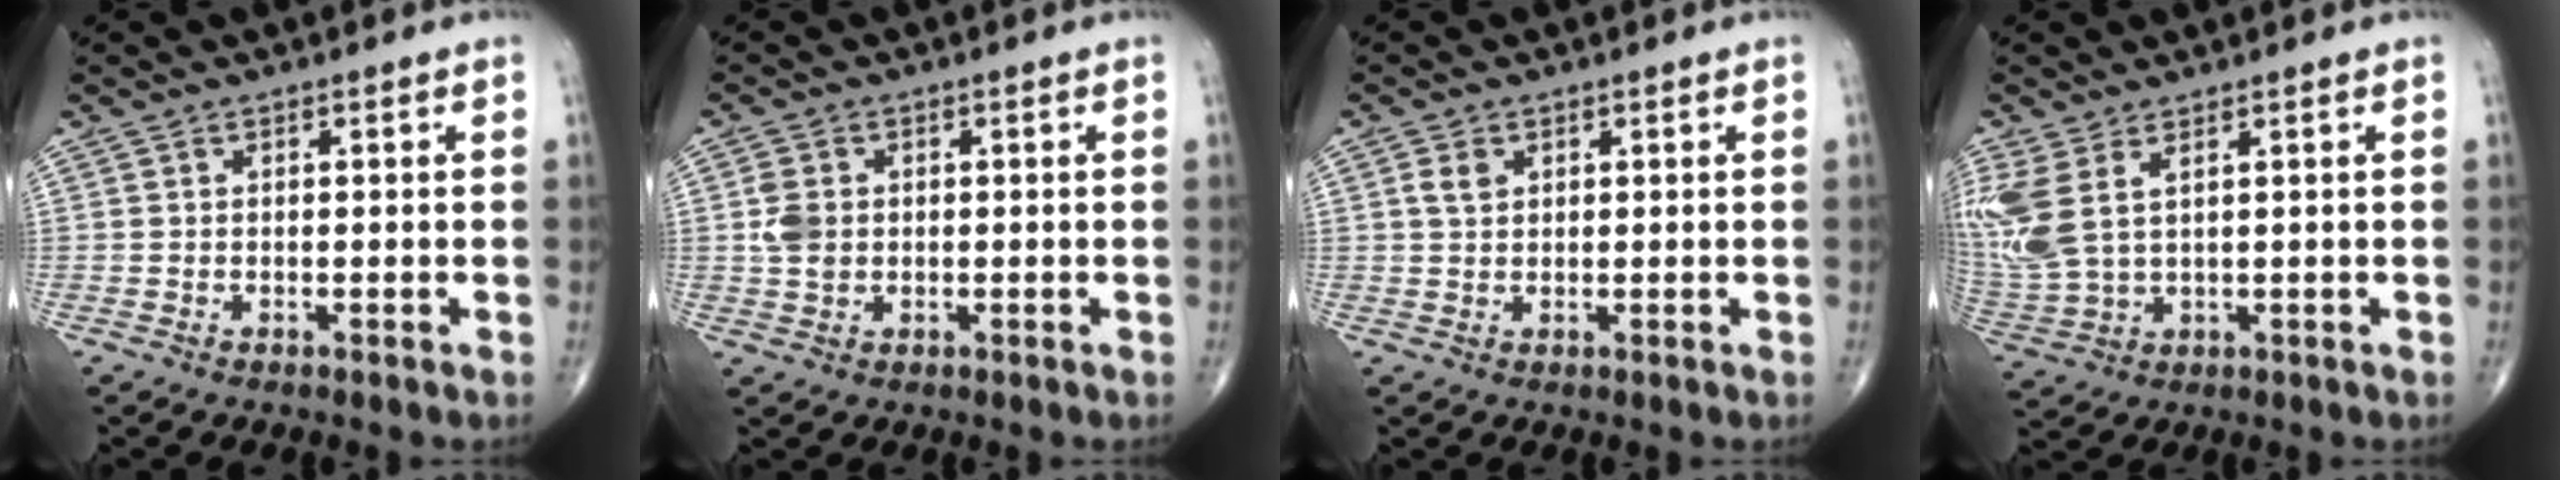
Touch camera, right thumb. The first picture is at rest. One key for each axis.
{"total": 4.0, "fx": 0.3, "fy": 3.2, "fz": 2.5, "tx": -0.044, "ty": 0.002, "tz": 0.009}
{"total": 2.6, "fx": 1.0, "fy": 1.8, "fz": 1.5, "tx": -0.025, "ty": 0.001, "tz": 0.020}
{"total": 10.9, "fx": 3.9, "fy": 5.6, "fz": 8.5, "tx": -0.227, "ty": -0.009, "tz": 0.093}